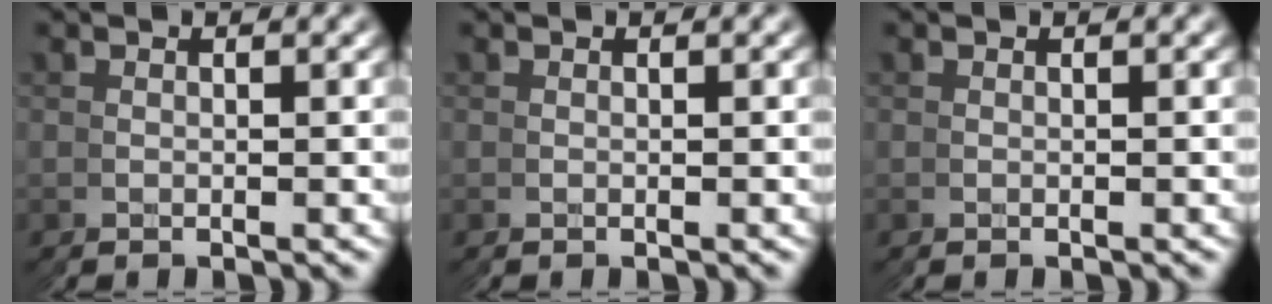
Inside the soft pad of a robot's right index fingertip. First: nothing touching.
{"total": 0.0}
{"total": 0.0}